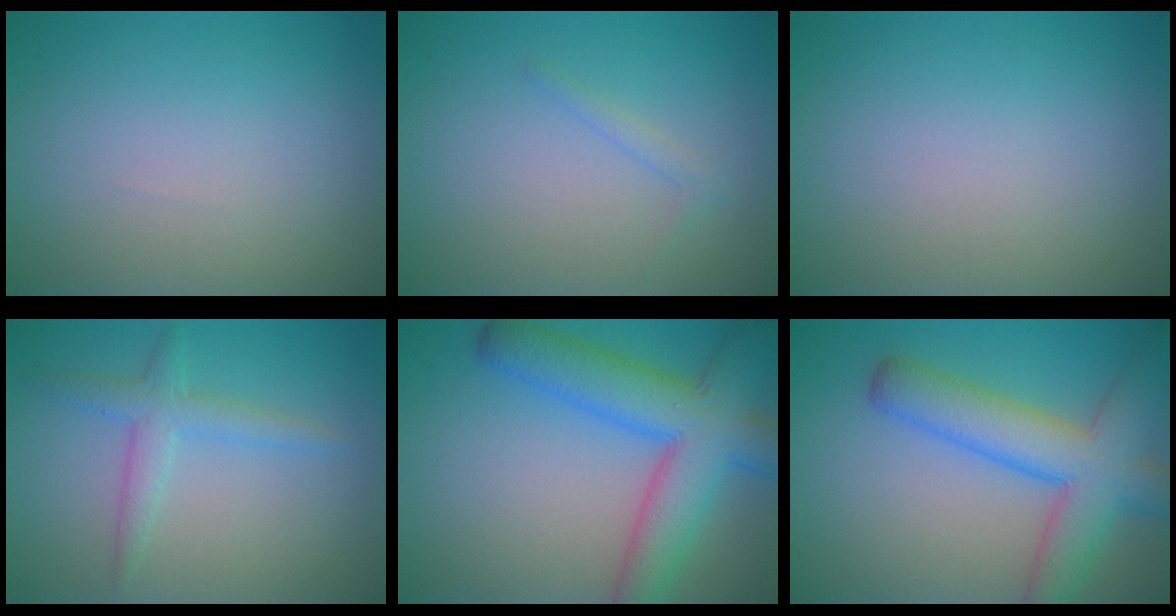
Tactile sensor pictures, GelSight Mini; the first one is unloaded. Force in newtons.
{"total": 0.8, "press": 0.8, "slide": 0.1}
{"total": 0.0}
{"total": 2.5, "press": 2.5, "slide": 0.1}
{"total": 8.7, "press": 8.7, "slide": 0.3}
{"total": 7.5, "press": 7.5, "slide": 0.3}